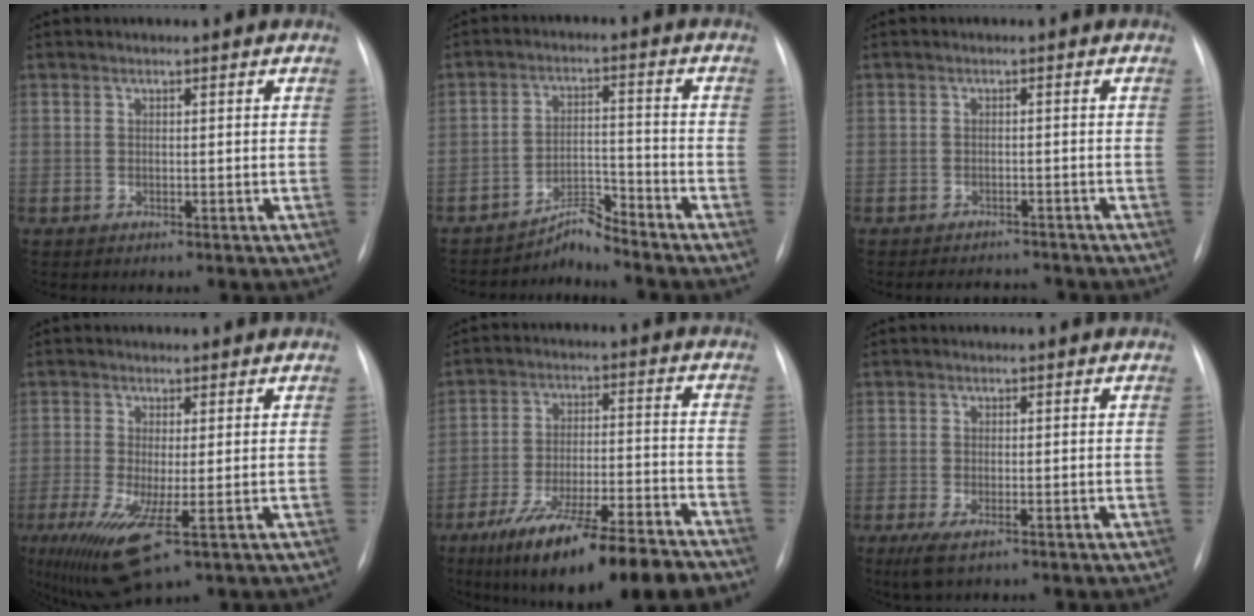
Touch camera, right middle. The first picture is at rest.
{"total": 4.2, "force": [-4.2, -0.7, -0.1], "torque": [0.000, 0.001, -0.070]}
{"total": 4.2, "force": [-4.0, 1.0, 0.4], "torque": [-0.001, 0.002, -0.056]}
{"total": 8.4, "force": [-2.6, 1.5, 7.8], "torque": [-0.148, -0.028, -0.039]}
{"total": 18.7, "force": [-14.0, 1.7, 12.3], "torque": [-0.177, -0.013, -0.227]}
{"total": 2.9, "force": [-1.4, 0.8, 2.5], "torque": [-0.052, -0.008, -0.023]}